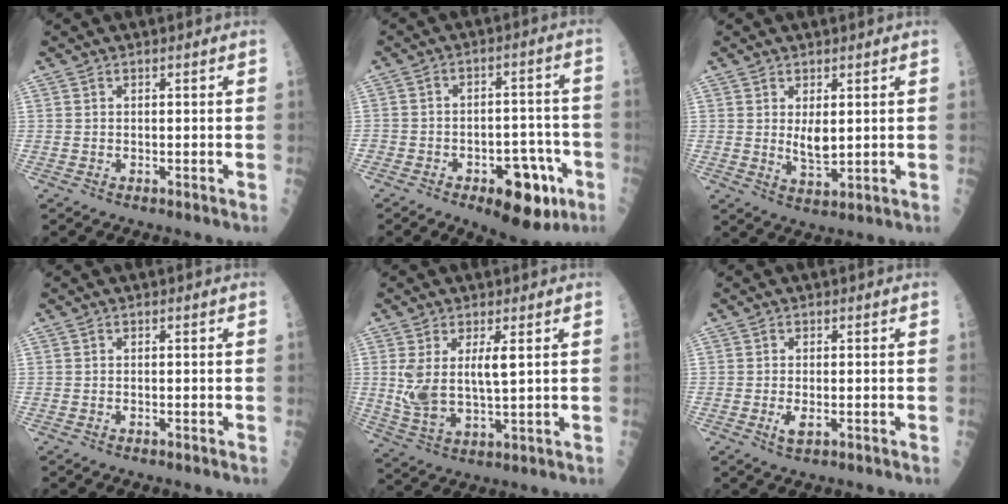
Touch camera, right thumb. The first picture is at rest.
{"total": 12.6, "force": [-6.1, 6.5, 9.0], "torque": [-0.084, 0.044, -0.080]}
{"total": 4.1, "force": [0.9, 1.8, 3.6], "torque": [-0.057, -0.015, 0.022]}
{"total": 0.0}
{"total": 8.6, "force": [1.9, 3.2, 7.8], "torque": [-0.167, -0.015, 0.046]}
{"total": 2.2, "force": [-0.6, 0.8, 2.0], "torque": [-0.037, -0.004, -0.011]}